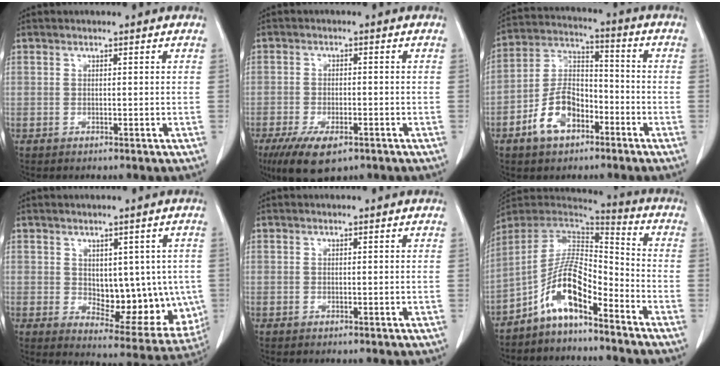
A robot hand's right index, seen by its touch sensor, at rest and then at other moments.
{"total": 8.3, "force": [-5.1, 3.4, 5.6], "torque": [-0.094, -0.012, -0.082]}
{"total": 10.0, "force": [-5.0, 5.8, 6.4], "torque": [-0.133, 0.023, -0.091]}
{"total": 12.5, "force": [-0.2, 6.5, 10.7], "torque": [-0.127, -0.003, 0.020]}
{"total": 0.0}
{"total": 10.3, "force": [-6.4, 2.9, 7.5], "torque": [-0.144, 0.027, -0.121]}